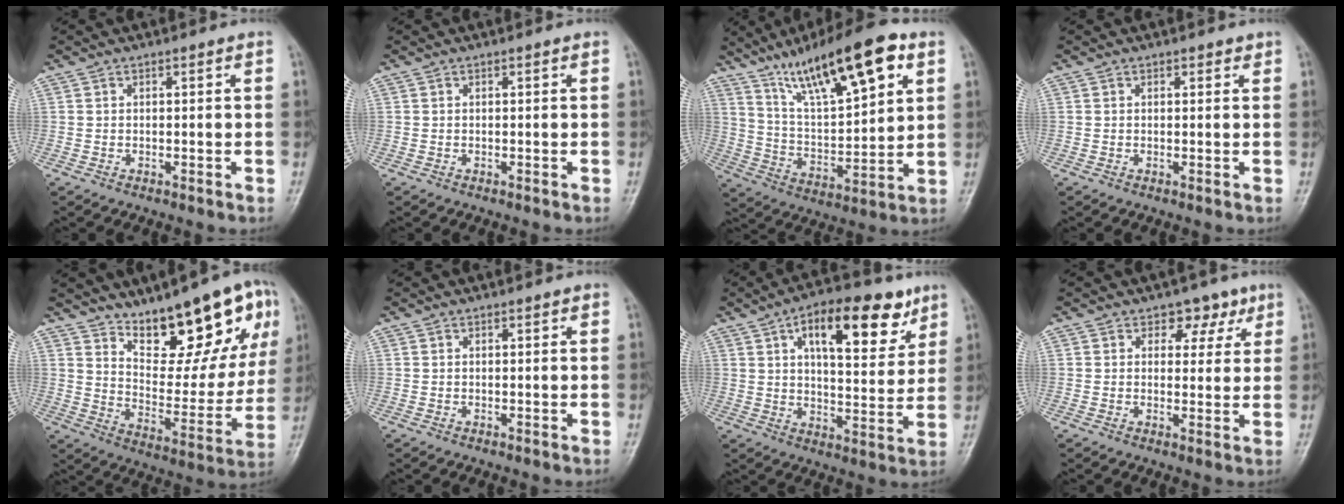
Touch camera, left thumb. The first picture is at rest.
{"total": 0.0}
{"total": 20.6, "force": [11.4, 6.0, 16.0], "torque": [-0.234, -0.032, 0.203]}
{"total": 1.0, "force": [0.7, 0.6, 0.4], "torque": [0.003, -0.003, 0.005]}
{"total": 19.6, "force": [11.9, 7.3, 13.7], "torque": [-0.137, -0.072, 0.189]}
{"total": 0.7, "force": [0.3, 0.3, 0.5], "torque": [-0.004, 0.001, 0.003]}
{"total": 17.0, "force": [8.4, 7.6, 12.7], "torque": [-0.143, -0.025, 0.125]}
{"total": 5.2, "force": [3.0, 3.7, 2.2], "torque": [0.007, -0.010, 0.036]}